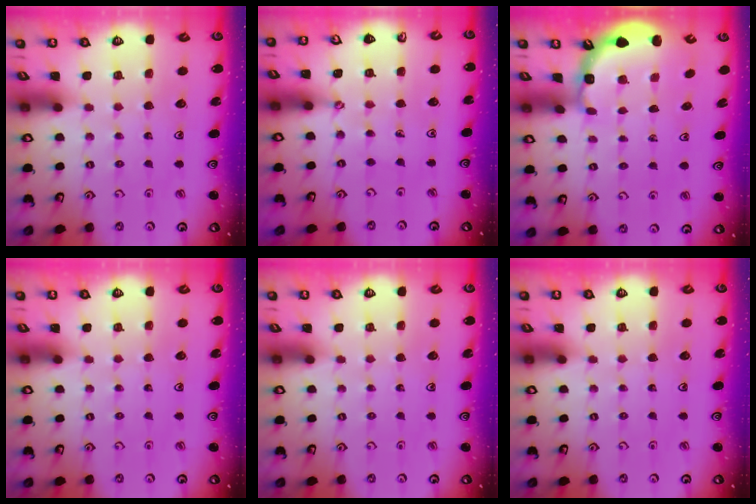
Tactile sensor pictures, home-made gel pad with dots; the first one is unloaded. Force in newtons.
{"total": 1.9, "press": 1.9, "slide": 0.1}
{"total": 2.3, "press": 2.1, "slide": 0.9}
{"total": 0.0}
{"total": 0.0}
{"total": 0.0}